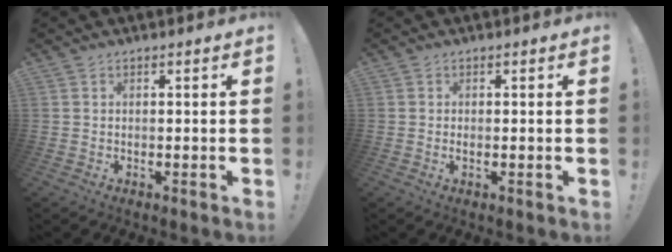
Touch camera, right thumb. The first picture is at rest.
{"total": 0.7, "force": [-0.1, 0.2, 0.6], "torque": [-0.007, -0.003, -0.004]}